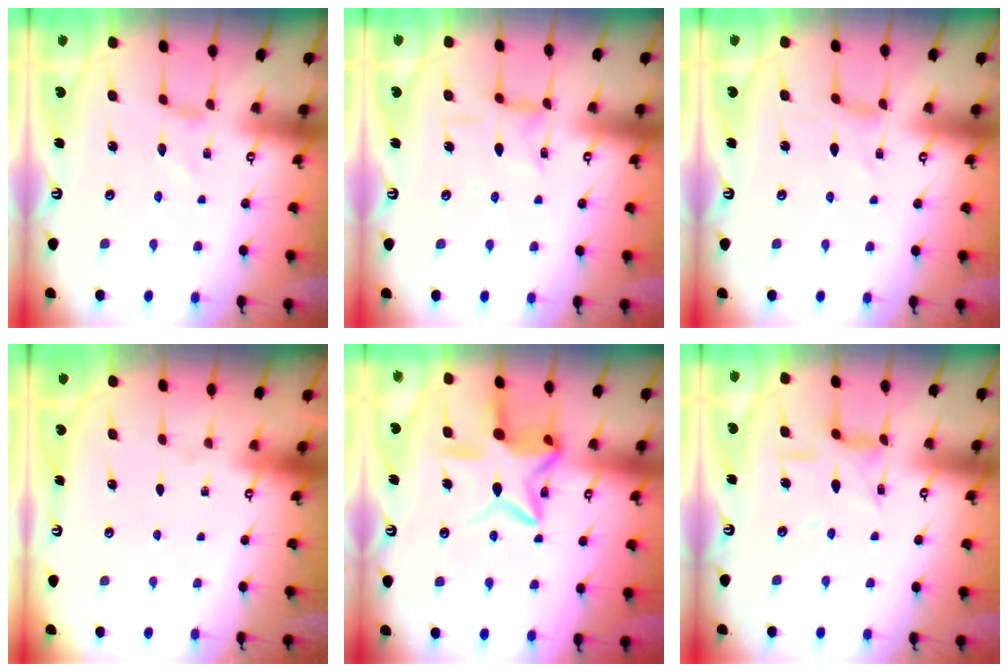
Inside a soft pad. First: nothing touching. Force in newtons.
{"total": 3.7, "press": 3.7, "slide": 0.3}
{"total": 0.0}
{"total": 0.0}
{"total": 14.1, "press": 14.0, "slide": 1.2}
{"total": 10.6, "press": 10.5, "slide": 0.7}